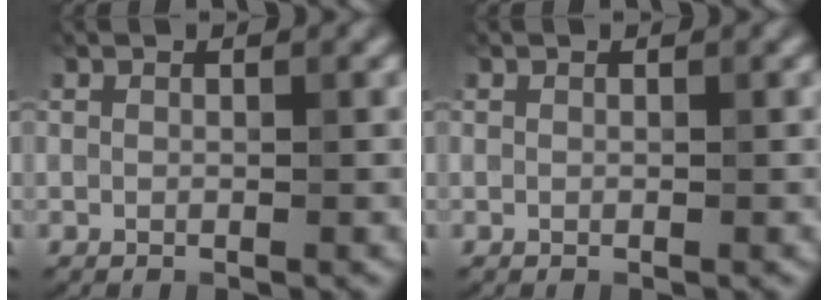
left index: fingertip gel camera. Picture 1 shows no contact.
{"total": 0.0}